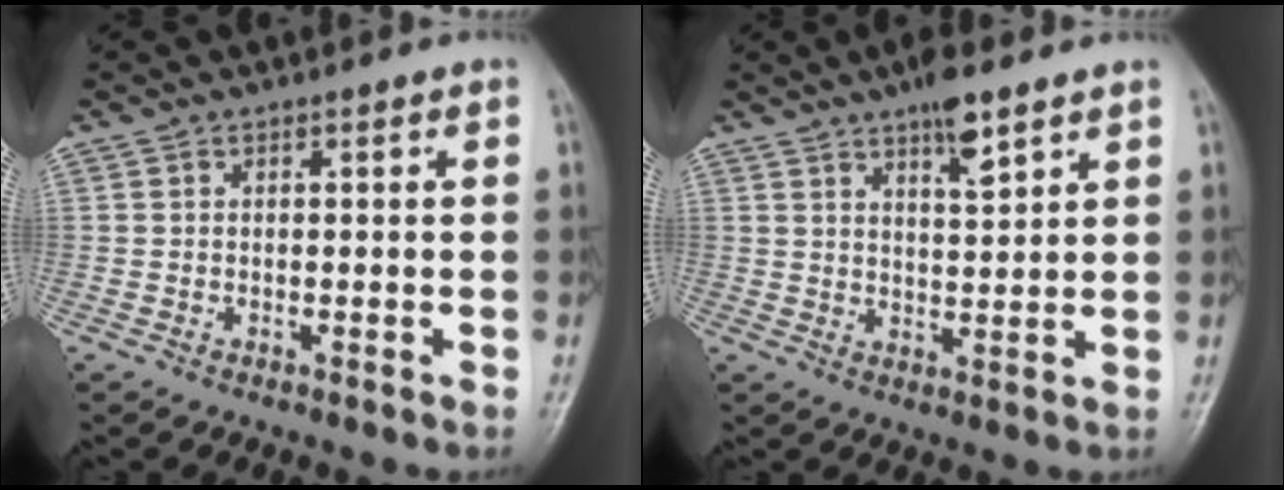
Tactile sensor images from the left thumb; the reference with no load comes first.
{"total": 6.6, "force": [4.2, 1.6, 4.8], "torque": [-0.071, -0.023, 0.069]}